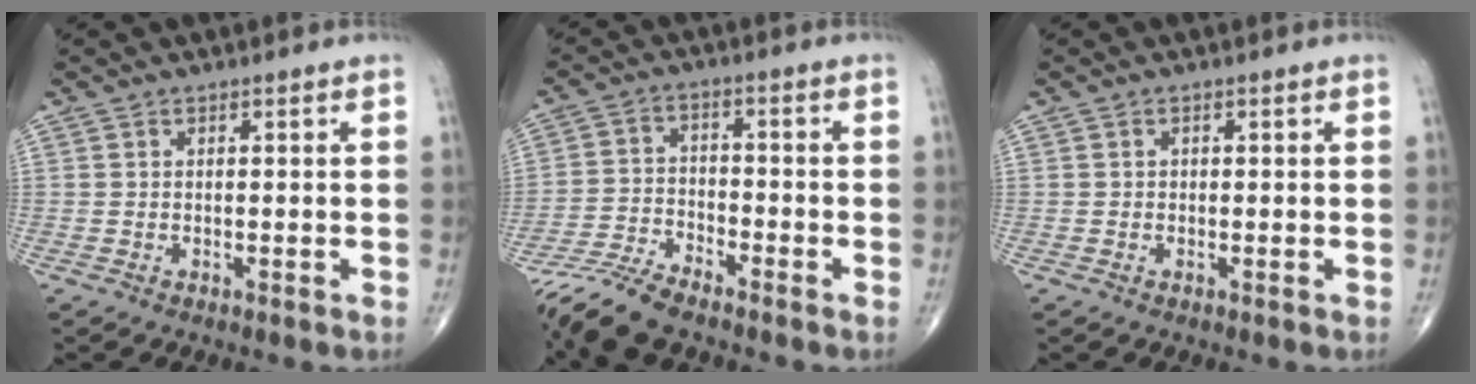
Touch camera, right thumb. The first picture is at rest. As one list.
[{"total": 8.5, "force": [-7.5, 1.7, 3.7], "torque": [-0.082, 0.023, -0.145]}, {"total": 0.0}]